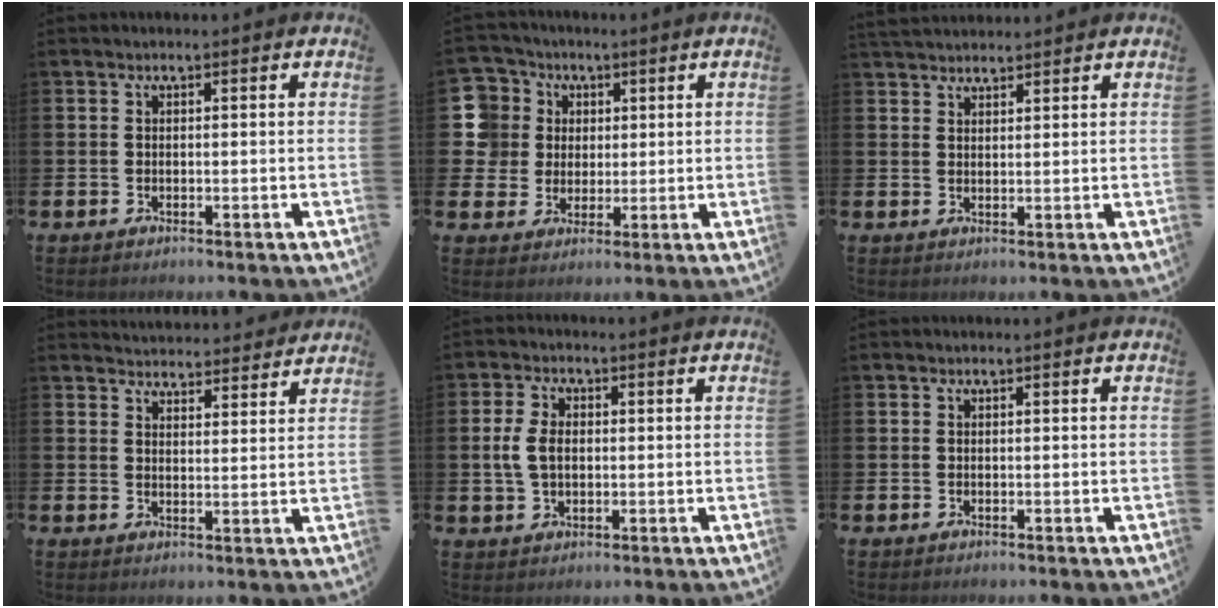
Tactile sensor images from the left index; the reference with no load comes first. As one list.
[{"total": 7.9, "force": [3.0, 7.2, 1.0], "torque": [-0.054, -0.005, 0.057]}, {"total": 2.6, "force": [2.5, 0.6, 0.3], "torque": [-0.010, -0.009, 0.047]}, {"total": 4.4, "force": [4.4, 0.6, 0.0], "torque": [-0.002, -0.033, 0.077]}, {"total": 4.3, "force": [0.5, 2.9, 3.1], "torque": [-0.050, 0.007, 0.005]}, {"total": 0.0}]